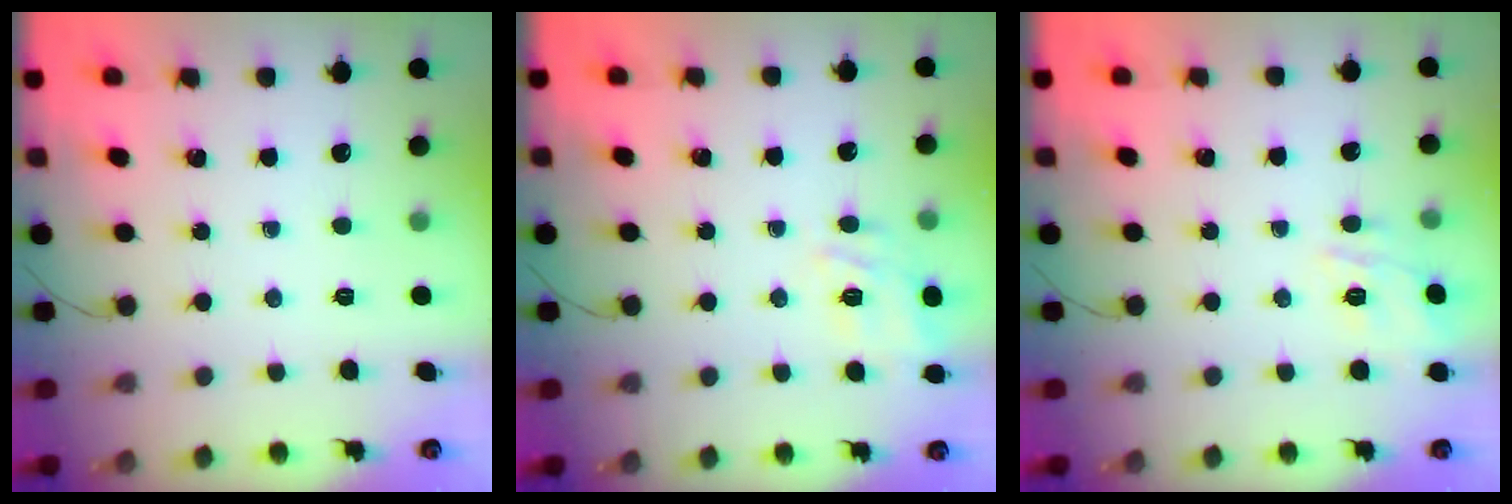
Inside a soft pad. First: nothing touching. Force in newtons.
{"total": 5.5, "press": 5.4, "slide": 1.0}
{"total": 9.6, "press": 9.5, "slide": 0.7}